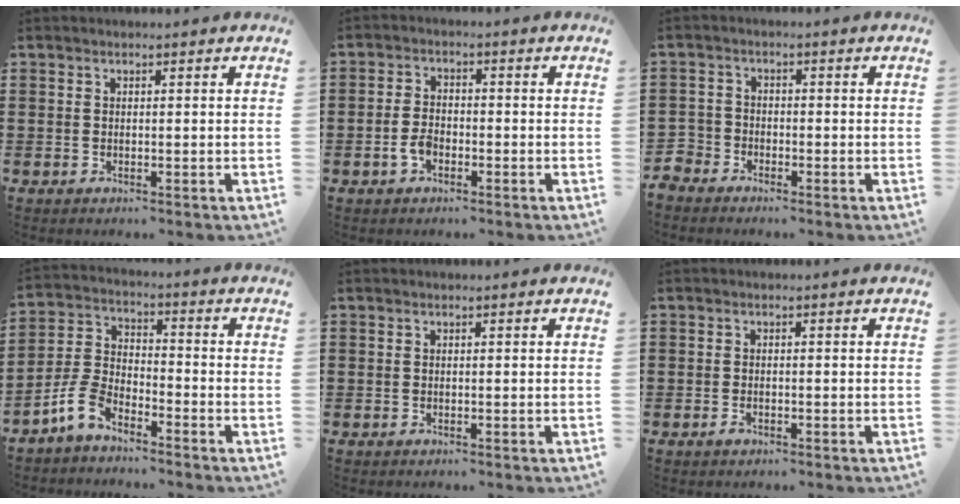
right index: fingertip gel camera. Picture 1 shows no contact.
{"total": 3.3, "force": [-1.4, 1.9, 2.3], "torque": [-0.056, 0.000, -0.030]}
{"total": 2.9, "force": [-2.5, 1.5, -0.1], "torque": [-0.023, -0.004, -0.061]}
{"total": 6.0, "force": [-4.4, 2.5, 3.2], "torque": [-0.095, 0.002, -0.093]}
{"total": 0.0}
{"total": 1.0, "force": [-0.6, 0.5, 0.6], "torque": [-0.012, -0.002, -0.011]}